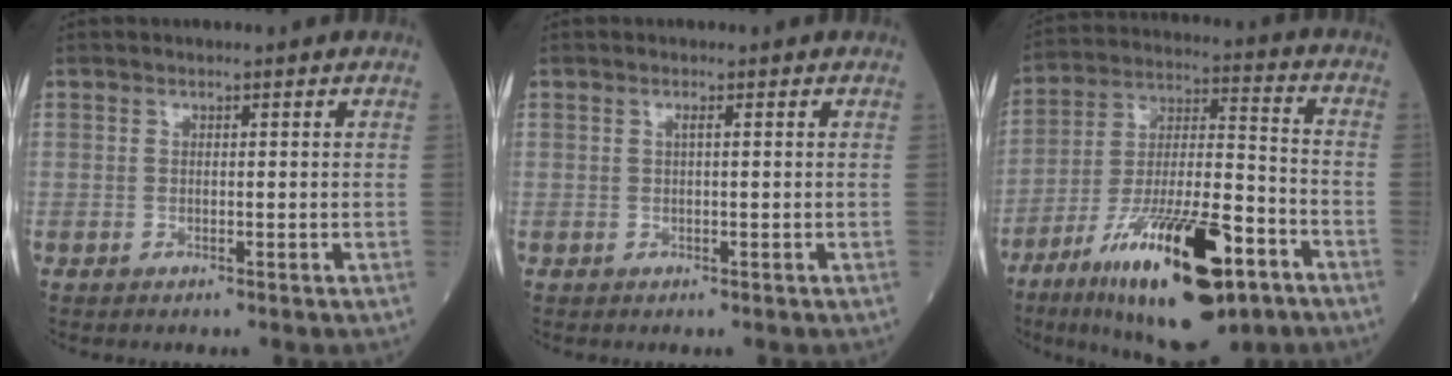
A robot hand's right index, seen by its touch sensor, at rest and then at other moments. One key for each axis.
{"total": 0.6, "fx": 0.2, "fy": -0.1, "fz": 0.5, "tx": -0.012, "ty": 0.000, "tz": 0.003}
{"total": 22.1, "fx": -11.9, "fy": 5.5, "fz": 17.8, "tx": -0.299, "ty": -0.021, "tz": -0.194}